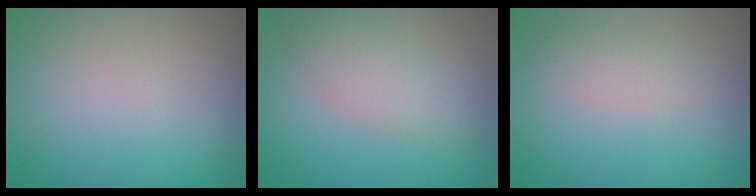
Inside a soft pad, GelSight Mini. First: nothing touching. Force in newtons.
{"total": 3.3, "press": 3.3, "slide": 0.2}
{"total": 1.8, "press": 1.8, "slide": 0.1}